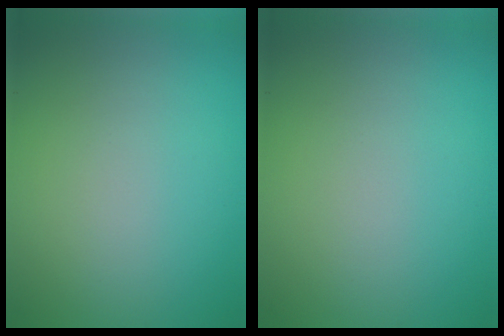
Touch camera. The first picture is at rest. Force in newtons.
{"total": 0.0}